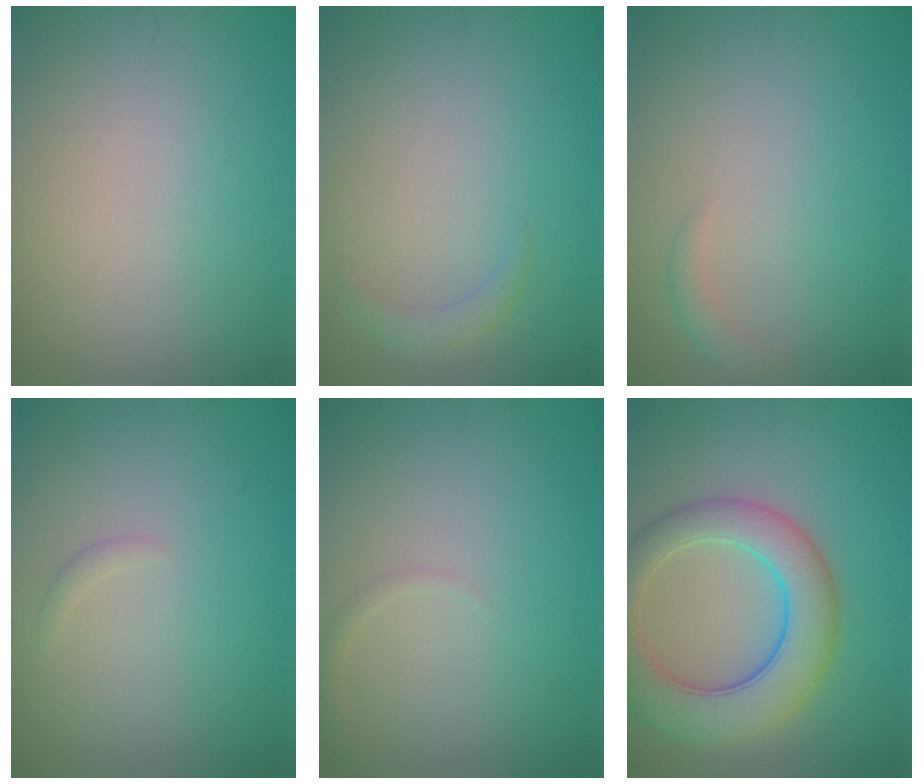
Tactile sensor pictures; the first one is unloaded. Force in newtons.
{"total": 1.1, "press": 1.1, "slide": 0.0}
{"total": 1.0, "press": 1.0, "slide": 0.0}
{"total": 0.6, "press": 0.6, "slide": 0.1}
{"total": 0.8, "press": 0.8, "slide": 0.1}
{"total": 7.4, "press": 7.4, "slide": 0.5}